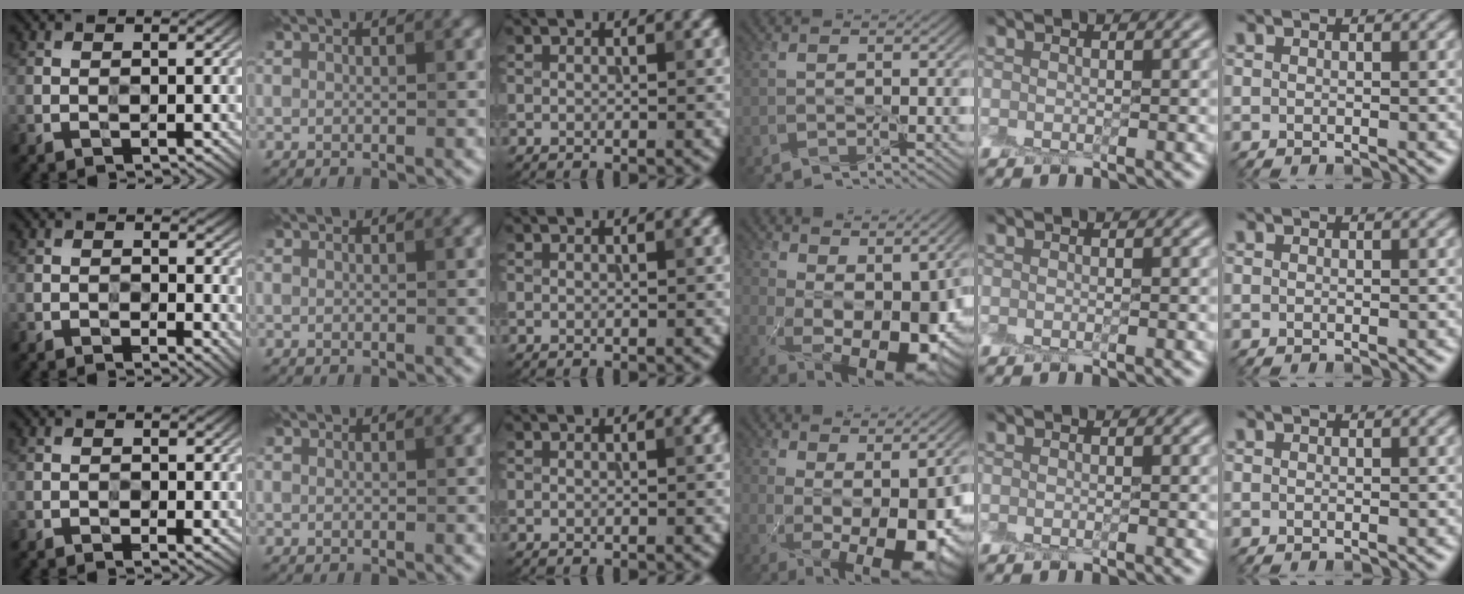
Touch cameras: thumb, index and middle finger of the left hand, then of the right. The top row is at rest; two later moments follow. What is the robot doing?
{"motion": "peel", "object": "cling film"}